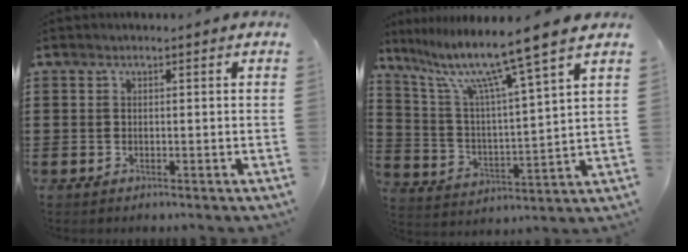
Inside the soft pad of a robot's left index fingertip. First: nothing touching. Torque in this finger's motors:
{"motor_torque": [1.25, -0.89, 0.53, 0.21]}